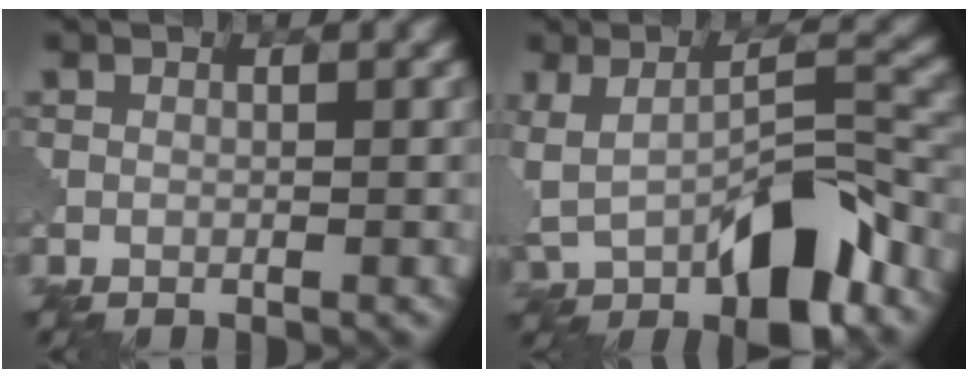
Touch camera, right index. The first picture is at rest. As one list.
[{"total": 9.6, "force": [-2.6, 4.1, 8.2], "torque": [-0.146, 0.003, -0.044]}]